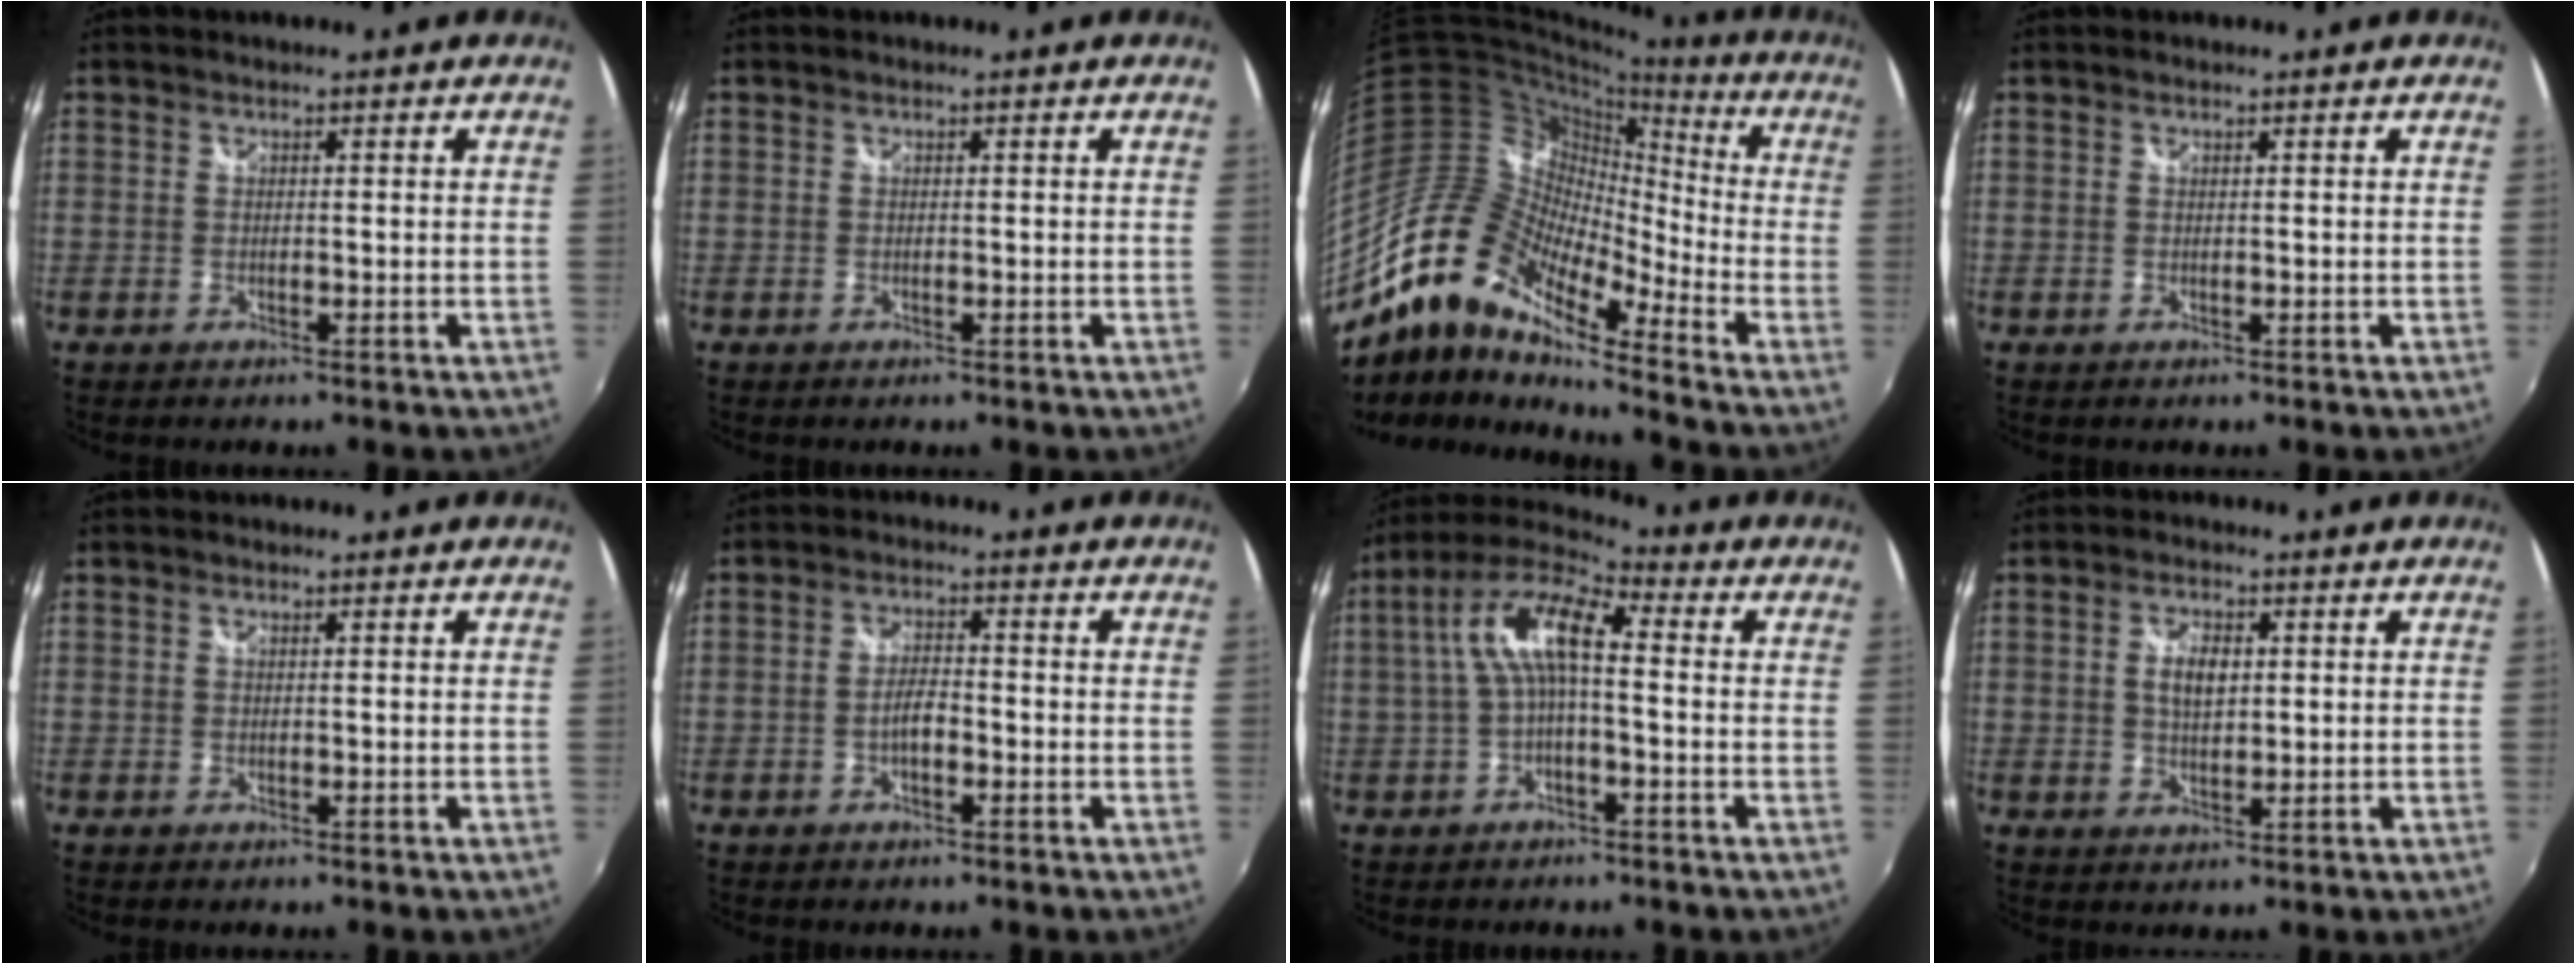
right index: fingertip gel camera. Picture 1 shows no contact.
{"total": 0.0}
{"total": 17.0, "force": [-12.1, 5.2, 10.7], "torque": [-0.175, -0.007, -0.250]}
{"total": 0.0}
{"total": 0.0}
{"total": 3.4, "force": [-1.3, 1.3, 2.9], "torque": [-0.058, 0.005, -0.023]}
{"total": 10.5, "force": [0.3, 3.5, 9.9], "torque": [-0.200, 0.026, 0.000]}
{"total": 4.7, "force": [1.0, 2.6, 3.9], "torque": [-0.070, 0.004, 0.018]}